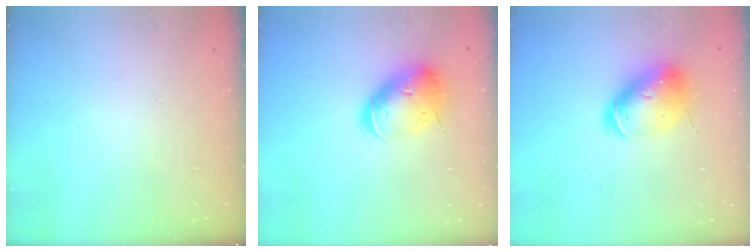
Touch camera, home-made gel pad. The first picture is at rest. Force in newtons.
{"total": 15.6, "press": 15.4, "slide": 2.4}
{"total": 12.8, "press": 12.6, "slide": 2.3}